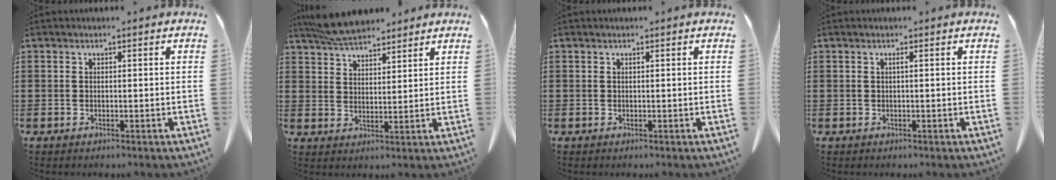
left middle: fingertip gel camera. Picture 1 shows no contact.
{"total": 7.0, "force": [6.4, 1.7, 2.5], "torque": [-0.068, -0.011, 0.121]}
{"total": 0.0}
{"total": 0.7, "force": [0.0, -0.1, 0.7], "torque": [-0.011, -0.002, 0.000]}